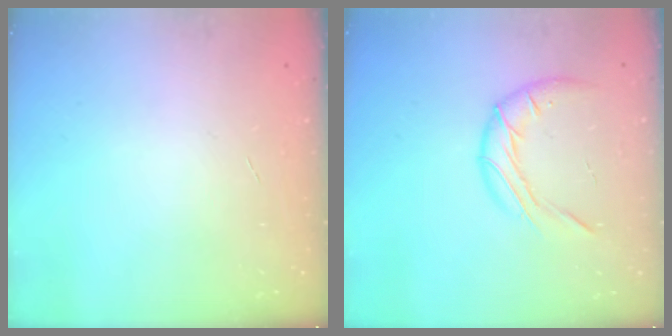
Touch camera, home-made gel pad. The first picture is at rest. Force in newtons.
{"total": 12.6, "press": 12.5, "slide": 1.5}